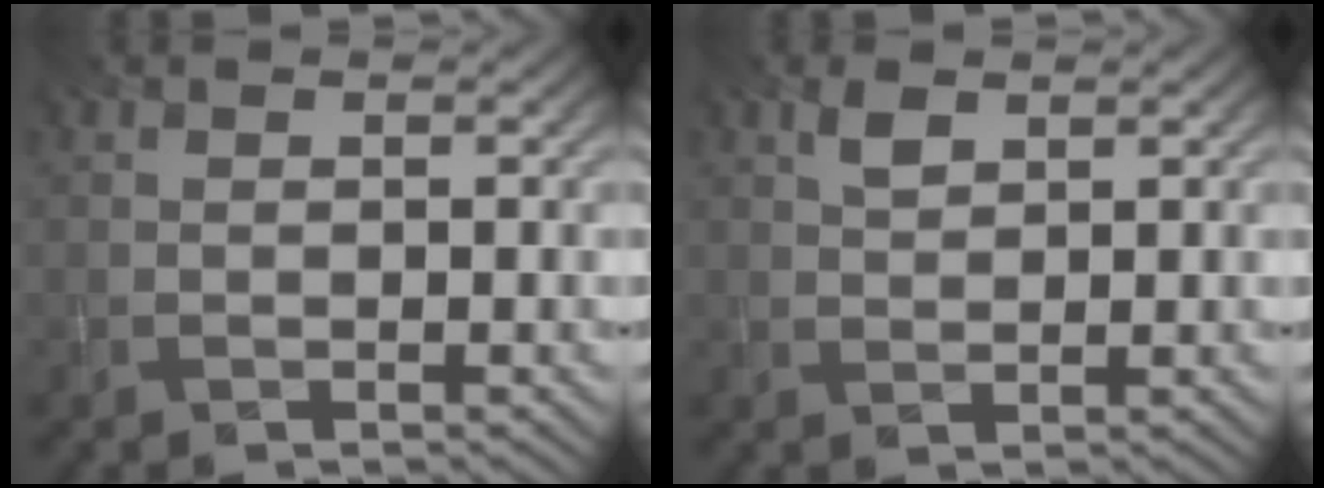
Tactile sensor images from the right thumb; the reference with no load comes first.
{"total": 1.9, "force": [1.2, 0.9, 1.2], "torque": [-0.027, 0.002, 0.024]}